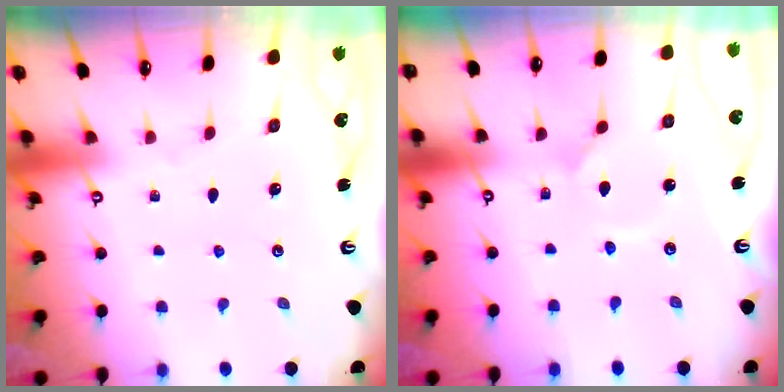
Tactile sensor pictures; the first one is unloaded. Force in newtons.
{"total": 2.4, "press": 2.4, "slide": 0.1}